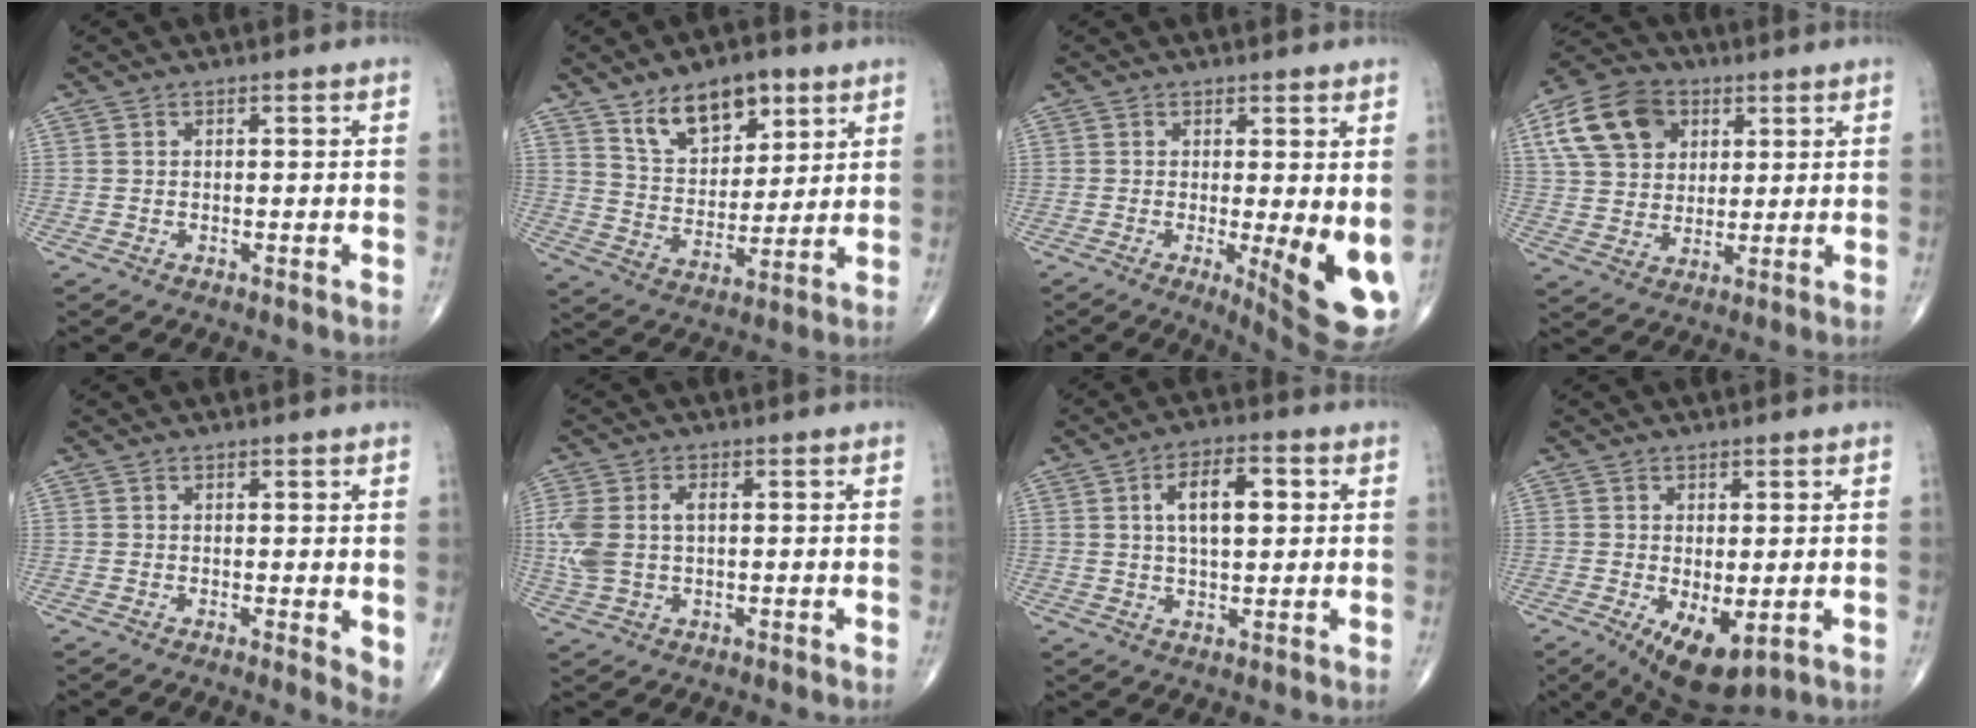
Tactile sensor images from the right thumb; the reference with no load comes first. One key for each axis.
{"total": 13.3, "fx": 7.7, "fy": 7.3, "fz": 8.0, "tx": -0.096, "ty": -0.044, "tz": 0.139}
{"total": 11.5, "fx": -1.2, "fy": 3.1, "fz": 11.0, "tx": -0.142, "ty": -0.025, "tz": -0.008}
{"total": 14.1, "fx": 5.4, "fy": 10.4, "fz": 7.9, "tx": -0.133, "ty": -0.001, "tz": 0.094}
{"total": 3.3, "fx": 0.7, "fy": 1.2, "fz": 3.0, "tx": -0.040, "ty": -0.012, "tz": 0.009}
{"total": 7.7, "fx": 0.6, "fy": 4.7, "fz": 6.1, "tx": -0.161, "ty": 0.013, "tz": 0.016}
{"total": 8.6, "fx": 2.1, "fy": 4.0, "fz": 7.4, "tx": -0.109, "ty": 0.002, "tz": 0.030}
{"total": 8.4, "fx": -2.4, "fy": 3.8, "fz": 7.2, "tx": -0.110, "ty": -0.017, "tz": -0.024}